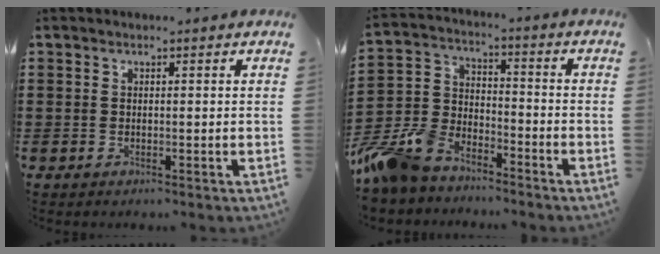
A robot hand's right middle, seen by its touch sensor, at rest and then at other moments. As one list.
[{"total": 10.1, "force": [-8.9, 4.1, 2.5], "torque": [-0.082, 0.023, -0.179]}]